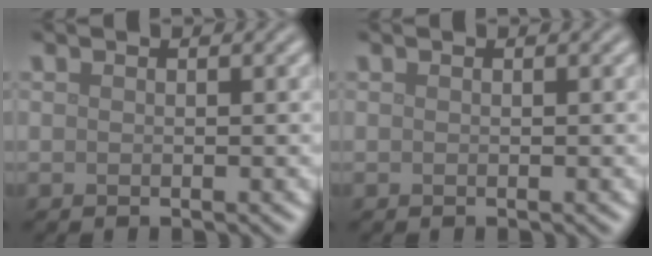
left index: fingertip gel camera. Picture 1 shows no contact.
{"total": 0.0}